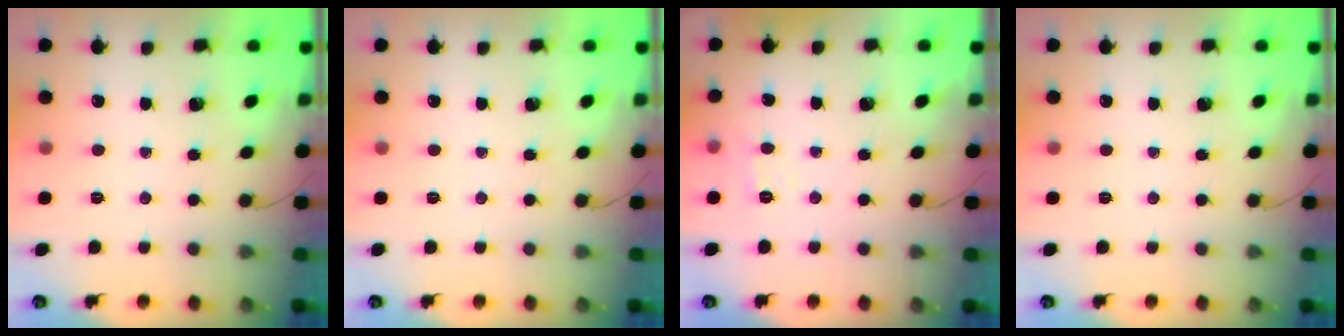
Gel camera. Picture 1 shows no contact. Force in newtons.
{"total": 0.0}
{"total": 3.9, "press": 3.6, "slide": 1.5}
{"total": 0.0}